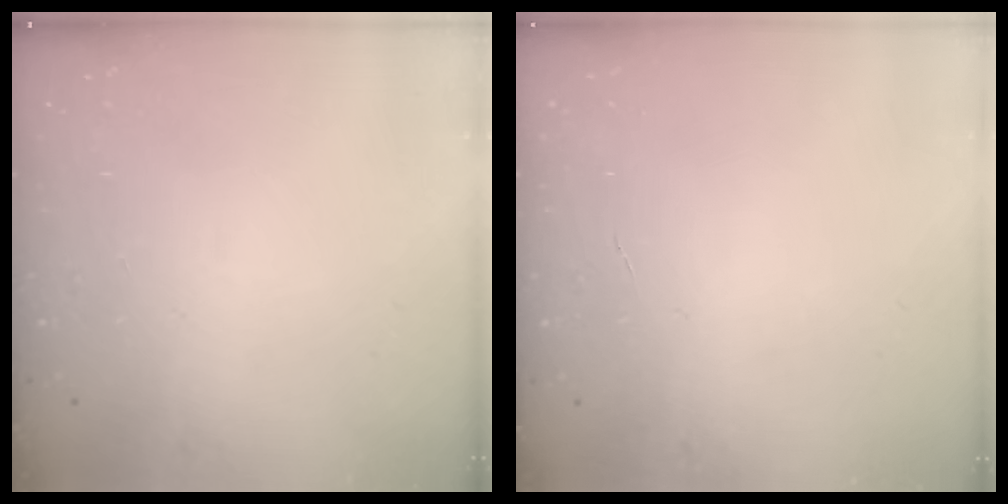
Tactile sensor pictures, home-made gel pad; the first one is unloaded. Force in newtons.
{"total": 0.0}